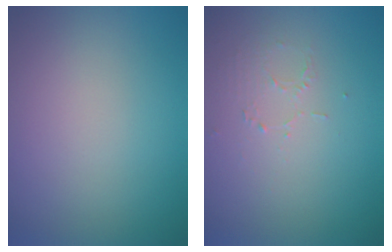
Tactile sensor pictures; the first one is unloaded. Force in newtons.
{"total": 1.0, "press": 0.5, "slide": 0.9}